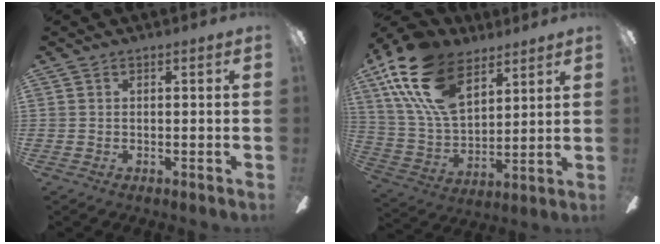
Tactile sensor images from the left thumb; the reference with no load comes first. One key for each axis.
{"total": 21.1, "fx": 11.9, "fy": 11.6, "fz": 13.0, "tx": -0.283, "ty": -0.043, "tz": 0.215}